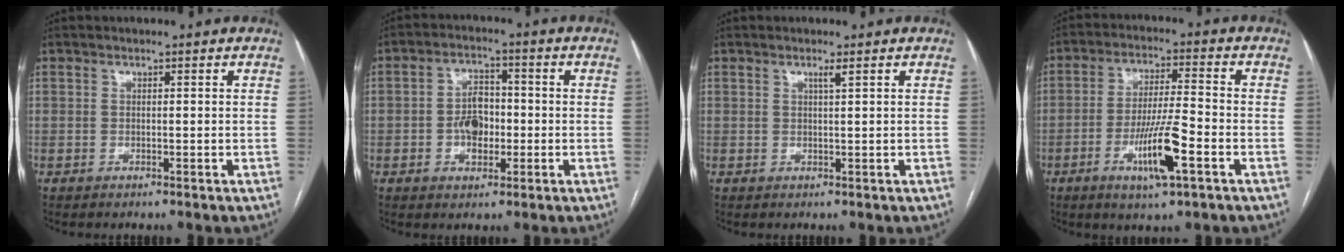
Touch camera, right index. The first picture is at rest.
{"total": 5.8, "force": [-1.0, 3.7, 4.3], "torque": [-0.079, 0.014, -0.016]}
{"total": 1.1, "force": [0.6, -0.3, 0.9], "torque": [-0.021, -0.003, 0.013]}
{"total": 12.7, "force": [-5.4, -0.7, 11.4], "torque": [-0.227, -0.017, -0.103]}